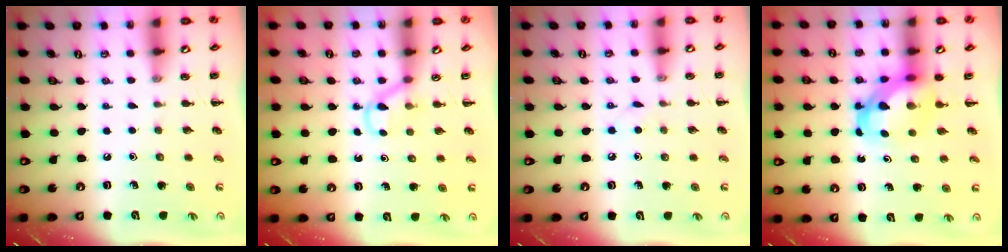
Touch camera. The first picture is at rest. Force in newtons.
{"total": 3.4, "press": 3.1, "slide": 1.3}
{"total": 2.9, "press": 2.8, "slide": 1.0}
{"total": 4.9, "press": 4.8, "slide": 0.8}